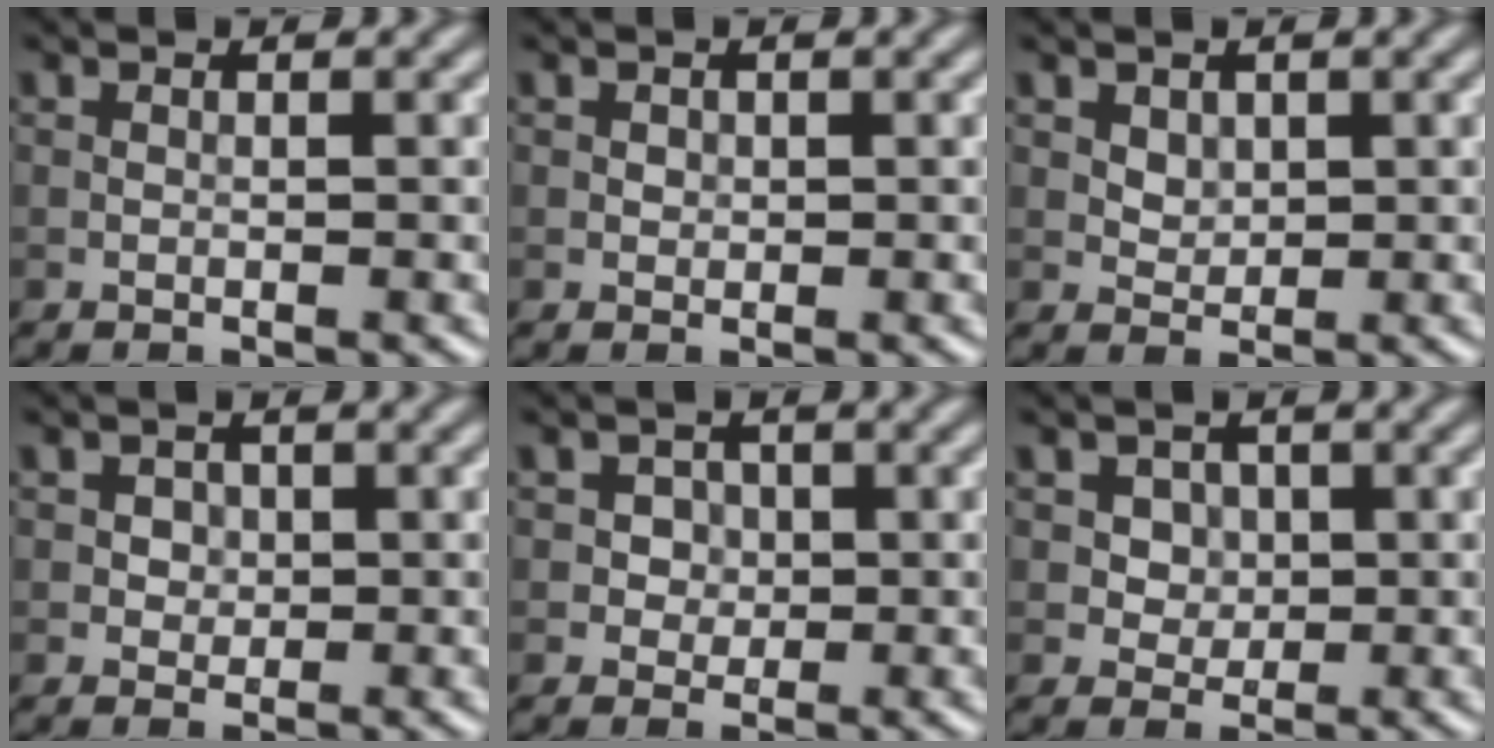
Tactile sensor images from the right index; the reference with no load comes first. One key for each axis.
{"total": 0.5, "fx": 0.2, "fy": 0.5, "fz": 0.1, "tx": -0.001, "ty": -0.002, "tz": 0.003}
{"total": 1.4, "fx": 0.6, "fy": 1.1, "fz": 0.6, "tx": -0.012, "ty": -0.005, "tz": 0.019}
{"total": 1.5, "fx": 0.3, "fy": 1.3, "fz": 0.6, "tx": -0.003, "ty": 0.002, "tz": 0.007}
{"total": 1.9, "fx": 0.3, "fy": 1.8, "fz": 0.7, "tx": 0.002, "ty": 0.000, "tz": 0.007}
{"total": 3.0, "fx": 1.1, "fy": 2.5, "fz": 1.4, "tx": -0.024, "ty": -0.001, "tz": 0.020}